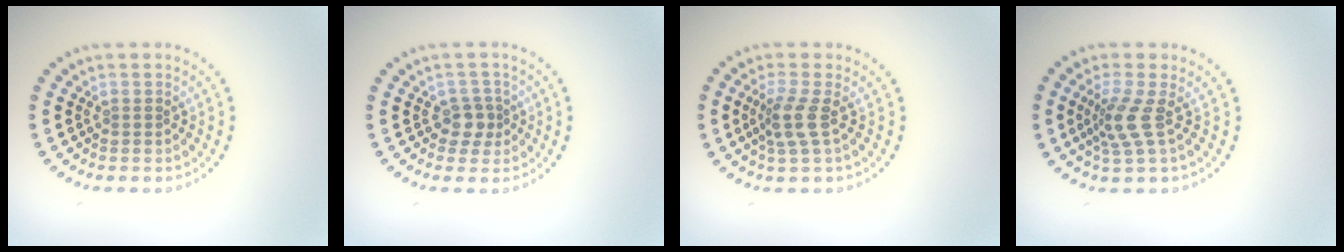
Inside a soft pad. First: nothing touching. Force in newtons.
{"total": 1.8, "press": 1.5, "slide": 1.0}
{"total": 2.5, "press": 1.9, "slide": 1.7}
{"total": 2.8, "press": 1.9, "slide": 2.0}